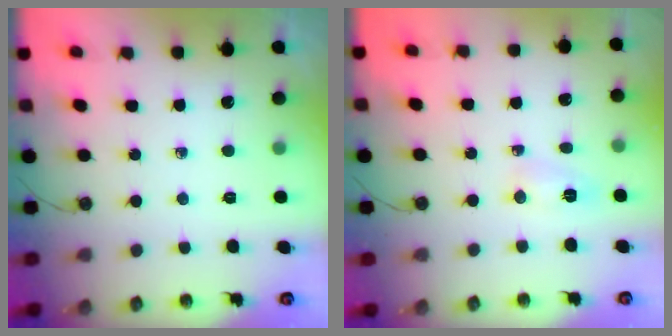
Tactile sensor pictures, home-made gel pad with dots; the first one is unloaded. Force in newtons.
{"total": 2.9, "press": 2.7, "slide": 1.0}